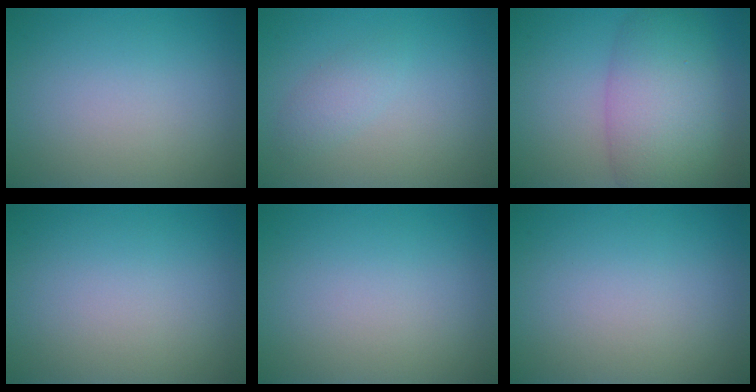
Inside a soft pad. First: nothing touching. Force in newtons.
{"total": 1.5, "press": 1.5, "slide": 0.1}
{"total": 7.8, "press": 7.8, "slide": 0.2}
{"total": 0.0}
{"total": 0.0}
{"total": 0.0}